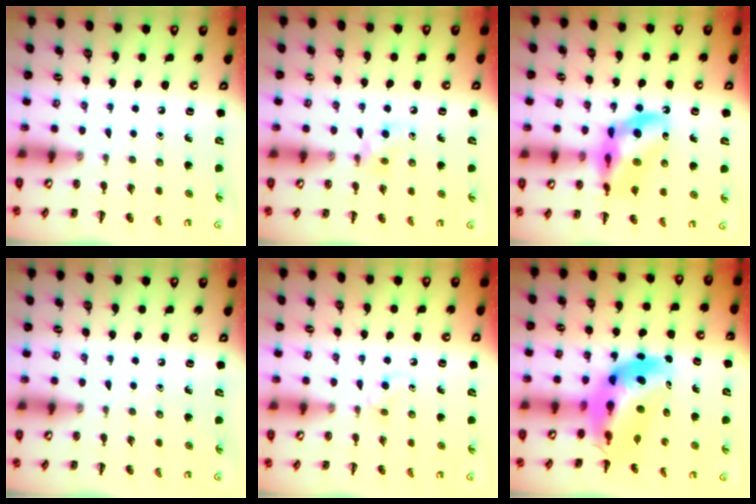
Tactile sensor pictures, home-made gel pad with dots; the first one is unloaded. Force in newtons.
{"total": 4.7, "press": 4.5, "slide": 1.2}
{"total": 16.0, "press": 15.5, "slide": 3.9}
{"total": 0.0}
{"total": 2.6, "press": 2.3, "slide": 1.2}
{"total": 9.2, "press": 8.7, "slide": 2.9}